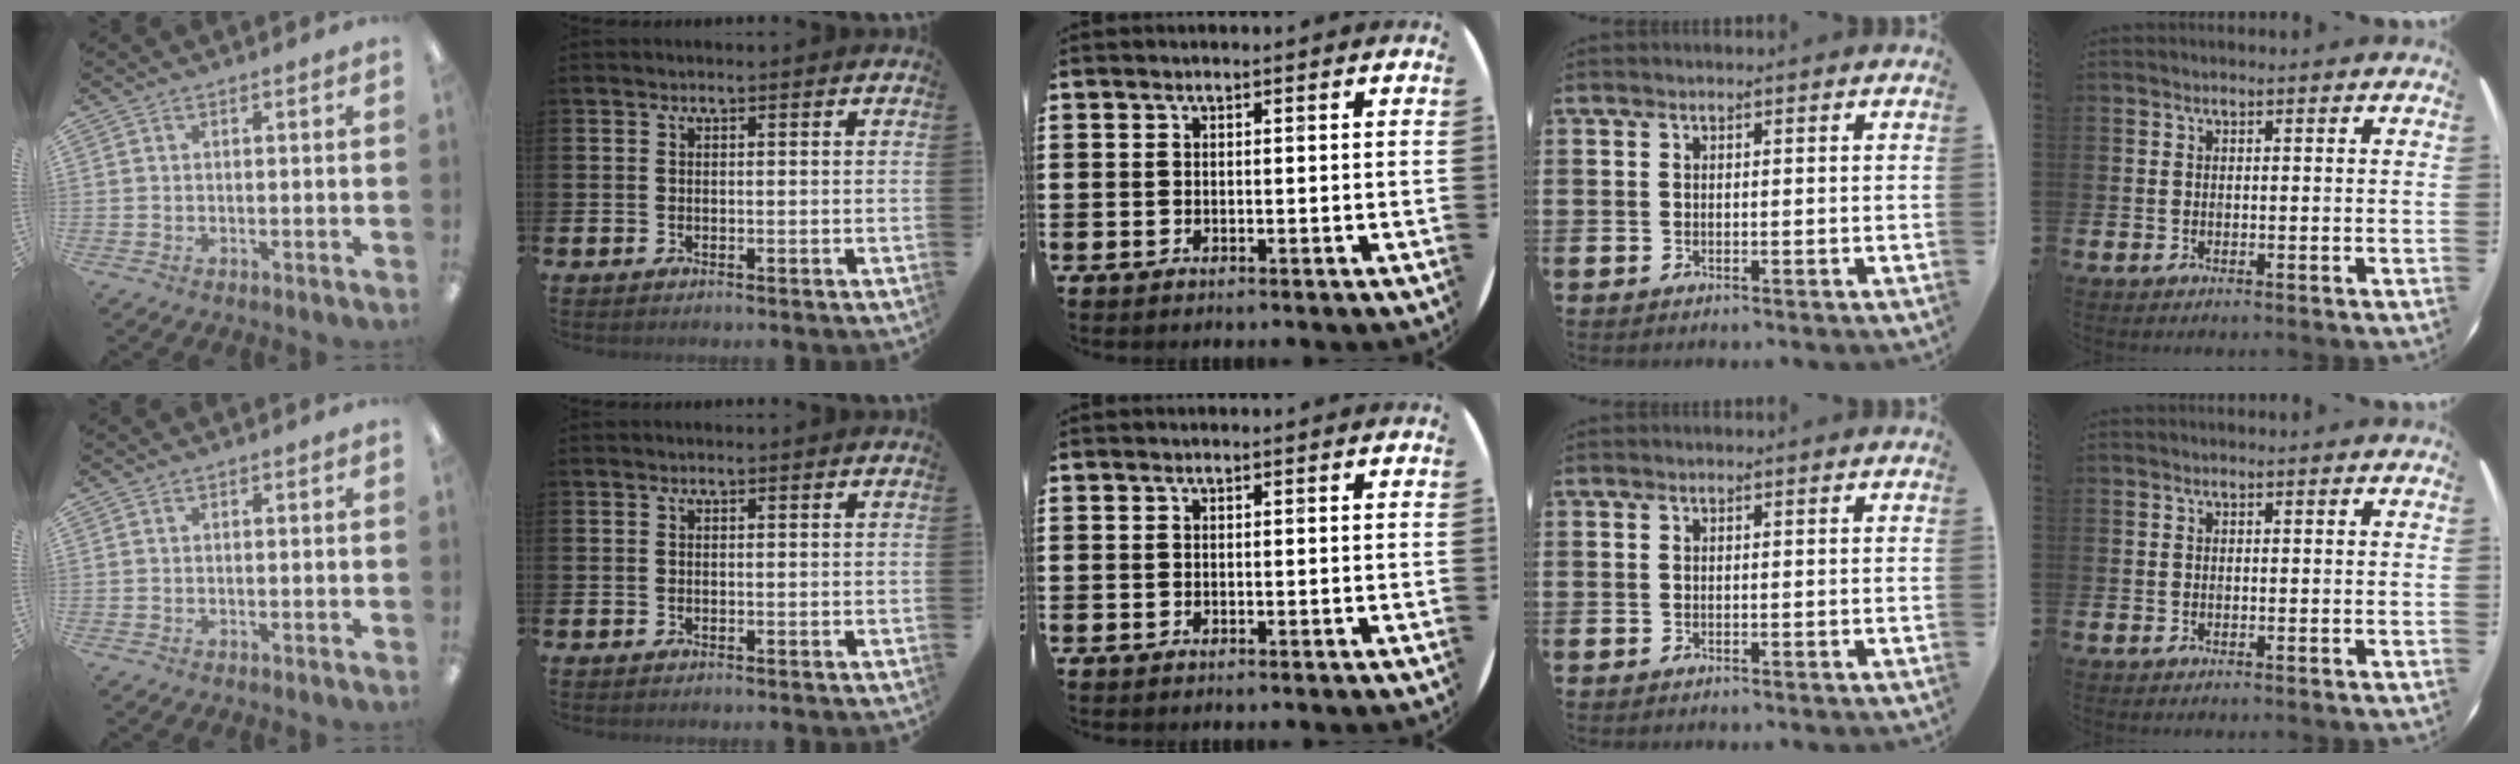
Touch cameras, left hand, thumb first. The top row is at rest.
{}